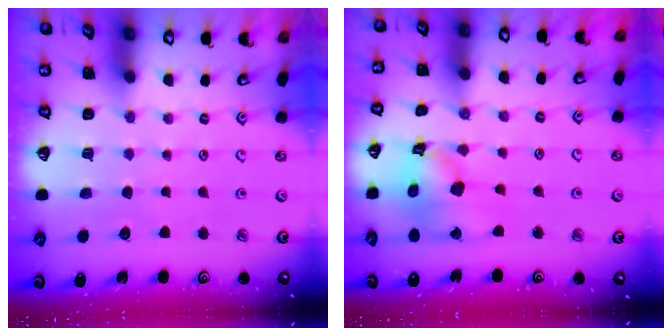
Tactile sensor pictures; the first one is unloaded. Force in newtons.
{"total": 15.2, "press": 15.1, "slide": 2.0}